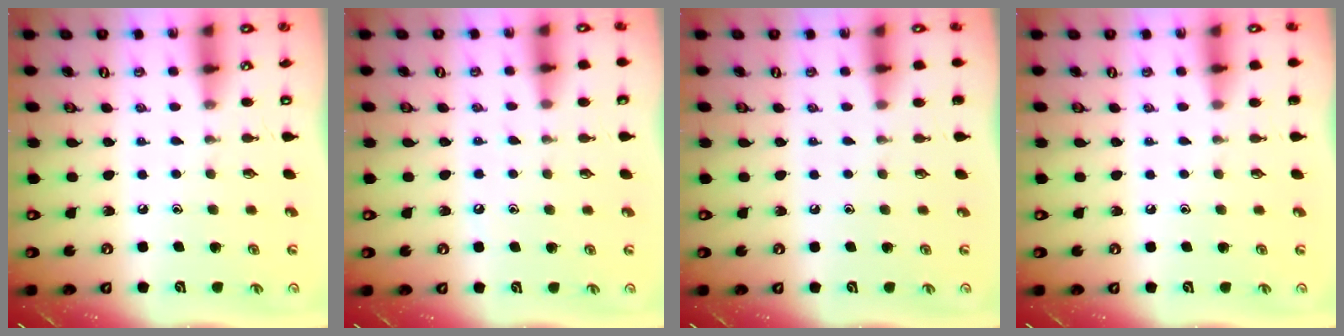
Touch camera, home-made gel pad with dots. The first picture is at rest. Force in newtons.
{"total": 5.0, "press": 5.0, "slide": 0.6}
{"total": 0.0}
{"total": 0.0}